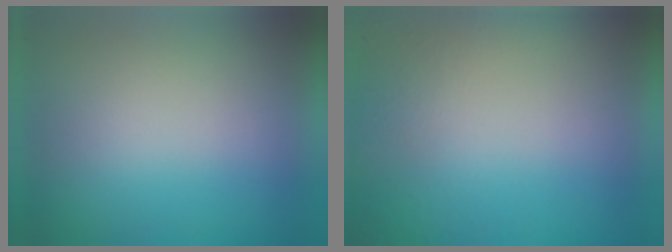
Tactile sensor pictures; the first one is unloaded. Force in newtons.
{"total": 8.0}